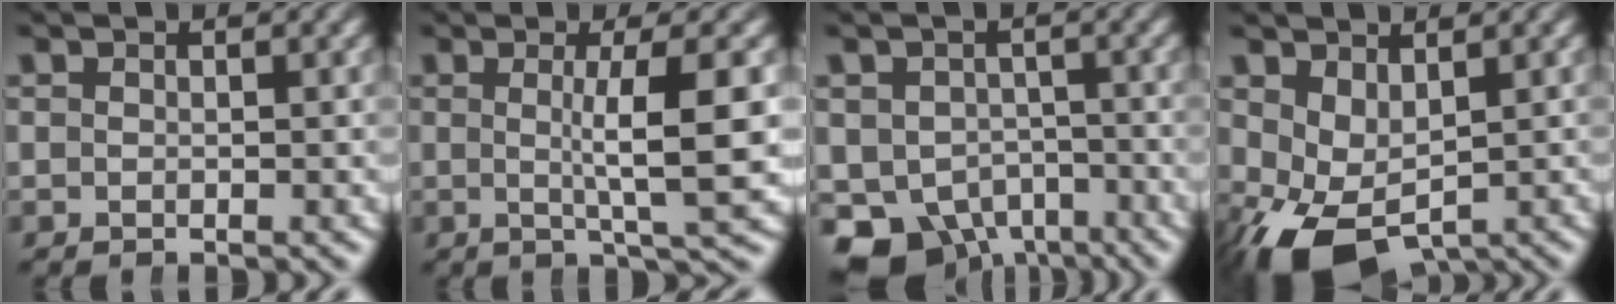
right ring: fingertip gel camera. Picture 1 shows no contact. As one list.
[{"total": 4.9, "force": [0.6, -0.5, 4.9], "torque": [-0.066, -0.003, 0.013]}, {"total": 11.5, "force": [-5.8, 8.9, 4.4], "torque": [-0.074, -0.064, -0.081]}, {"total": 6.4, "force": [-3.0, 4.2, 3.8], "torque": [-0.094, -0.042, -0.031]}]